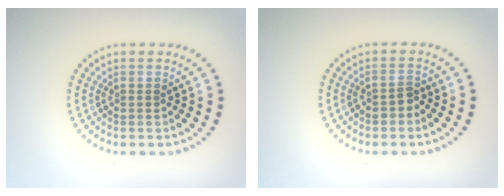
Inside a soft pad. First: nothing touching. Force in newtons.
{"total": 1.1, "press": 1.0, "slide": 0.4}